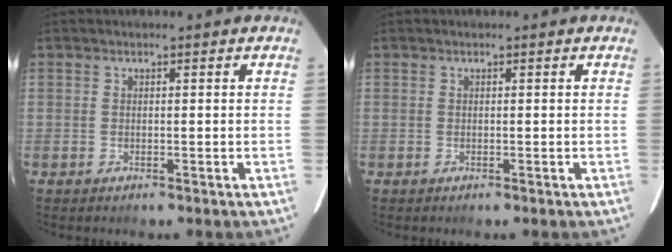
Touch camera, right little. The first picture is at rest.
{"total": 0.0}